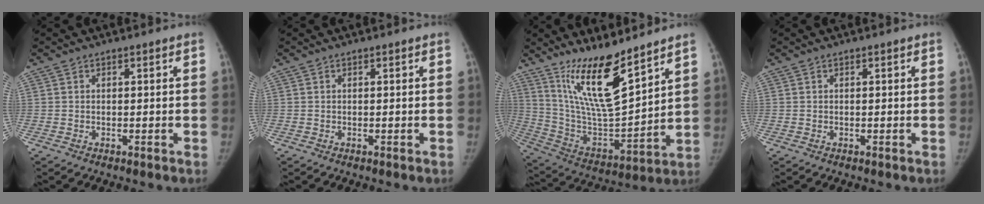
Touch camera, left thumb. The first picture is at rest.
{"total": 0.0}
{"total": 17.1, "force": [12.1, 3.8, 11.5], "torque": [-0.184, -0.081, 0.239]}
{"total": 0.0}